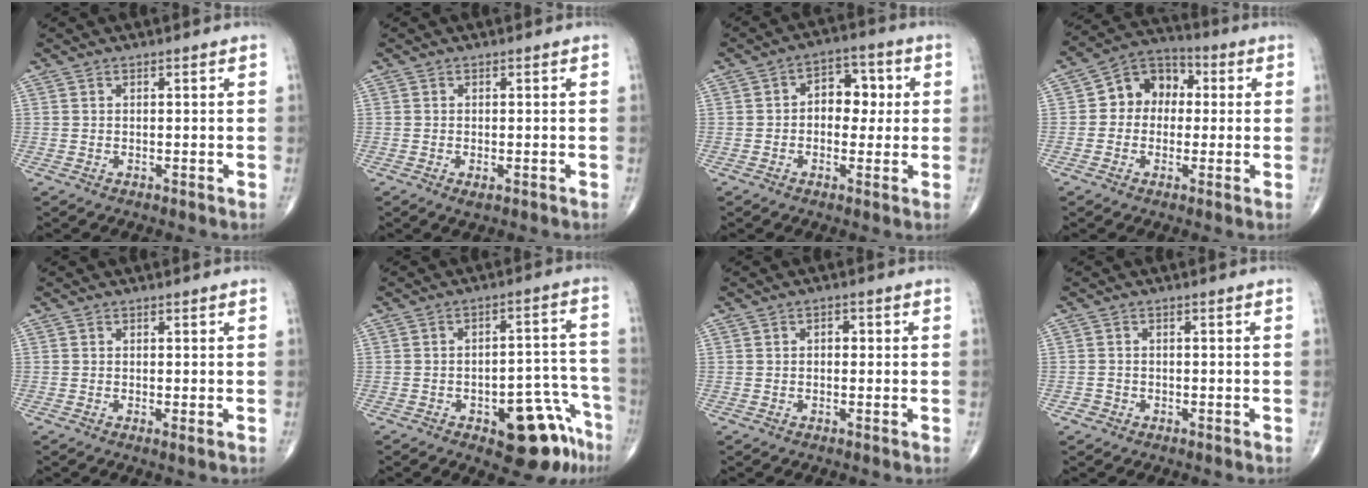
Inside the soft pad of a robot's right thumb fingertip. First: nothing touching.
{"total": 1.4, "force": [-0.6, 0.5, 1.1], "torque": [-0.018, -0.004, -0.007]}
{"total": 7.9, "force": [0.7, 5.5, 5.6], "torque": [-0.037, 0.017, 0.003]}
{"total": 9.6, "force": [0.8, 7.8, 5.6], "torque": [-0.051, 0.030, -0.003]}
{"total": 0.9, "force": [-0.2, 0.1, 0.9], "torque": [-0.020, -0.005, -0.006]}
{"total": 13.4, "force": [-7.4, 5.8, 9.6], "torque": [-0.077, 0.063, -0.089]}
{"total": 1.8, "force": [0.2, 1.3, 1.3], "torque": [-0.009, 0.006, -0.002]}
{"total": 1.3, "force": [-0.7, 1.1, 0.0], "torque": [0.003, 0.006, -0.018]}